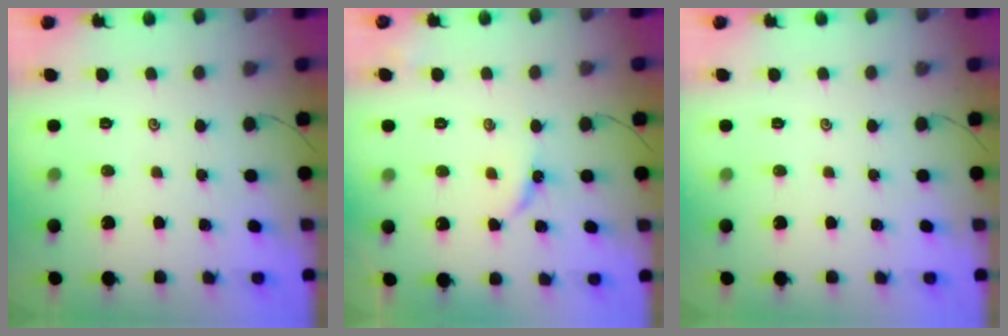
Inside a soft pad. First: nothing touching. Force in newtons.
{"total": 2.7, "press": 2.7, "slide": 0.4}
{"total": 0.0}